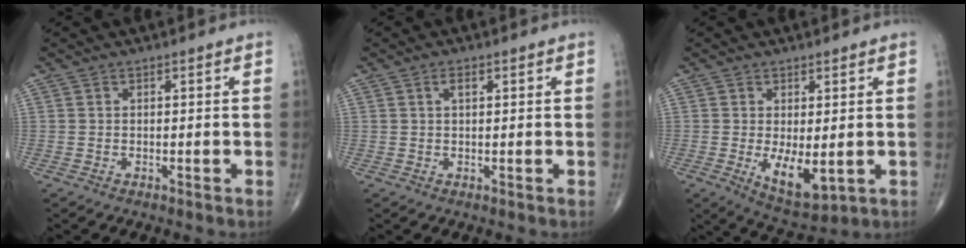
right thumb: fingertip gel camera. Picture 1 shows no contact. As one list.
[{"total": 1.9, "force": [0.8, 0.9, 1.5], "torque": [-0.025, 0.001, 0.014]}, {"total": 7.7, "force": [-1.0, 3.4, 6.8], "torque": [-0.096, -0.022, -0.003]}]